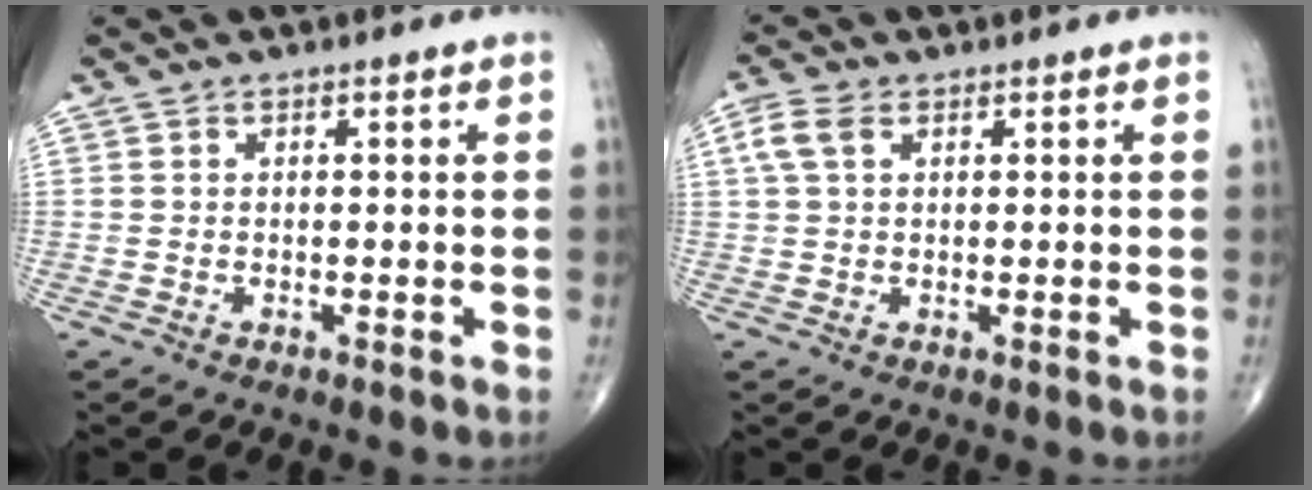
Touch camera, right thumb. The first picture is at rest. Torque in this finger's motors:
{"motor_torque": [0.00, 0.01, 0.21, 0.17, 0.02]}